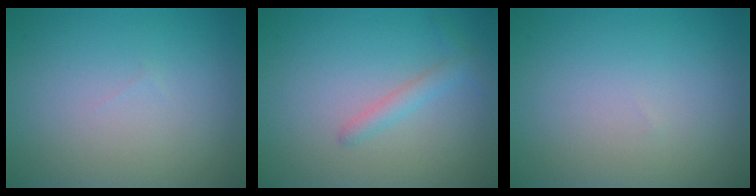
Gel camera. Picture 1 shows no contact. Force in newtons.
{"total": 1.5, "press": 1.5, "slide": 0.1}
{"total": 0.0}